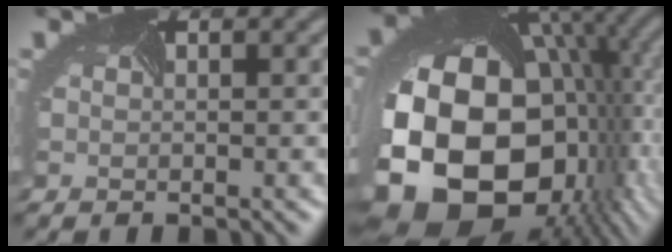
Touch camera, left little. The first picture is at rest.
{"total": 21.2, "force": [-4.1, 15.6, 13.8], "torque": [-0.278, -0.066, -0.038]}